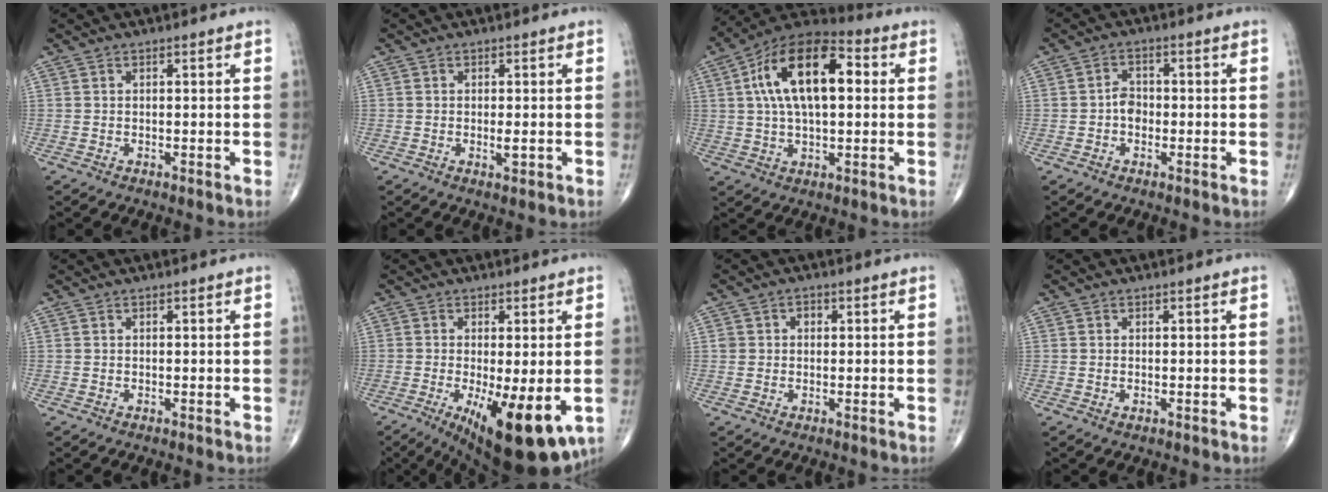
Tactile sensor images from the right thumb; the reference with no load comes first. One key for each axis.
{"total": 1.6, "fx": -0.3, "fy": 0.4, "fz": 1.5, "tx": -0.025, "ty": -0.004, "tz": -0.005}
{"total": 18.0, "fx": 3.5, "fy": 8.9, "fz": 15.2, "tx": -0.254, "ty": 0.029, "tz": 0.049}
{"total": 3.1, "fx": -0.8, "fy": 2.4, "fz": 1.8, "tx": -0.016, "ty": 0.012, "tz": -0.021}
{"total": 0.0}
{"total": 15.5, "fx": -5.0, "fy": 5.2, "fz": 13.7, "tx": -0.180, "ty": -0.024, "tz": -0.060}
{"total": 2.2, "fx": 0.3, "fy": 2.0, "fz": 0.8, "tx": -0.001, "ty": 0.005, "tz": 0.002}
{"total": 0.6, "fx": -0.1, "fy": 0.3, "fz": 0.5, "tx": -0.007, "ty": 0.000, "tz": -0.002}